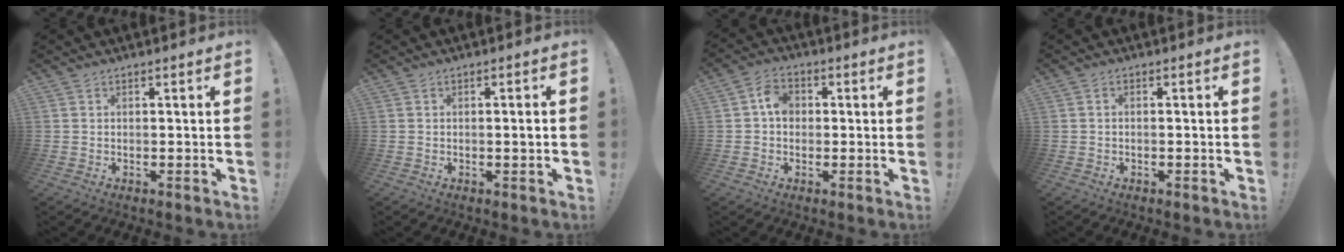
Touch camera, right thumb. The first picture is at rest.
{"total": 1.9, "force": [-0.3, -0.1, 1.9], "torque": [-0.035, 0.002, -0.006]}
{"total": 5.9, "force": [0.4, 4.6, 3.6], "torque": [-0.053, 0.008, 0.007]}
{"total": 0.5, "force": [-0.3, 0.3, 0.3], "torque": [-0.003, 0.002, -0.005]}